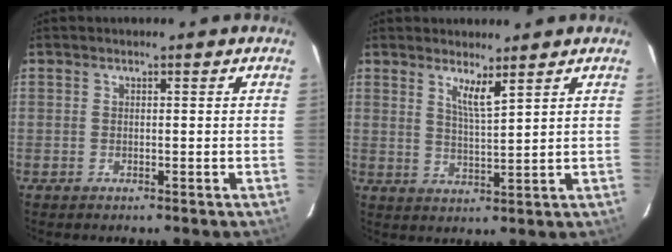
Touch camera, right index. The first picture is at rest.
{"total": 4.2, "force": [3.0, 0.1, 3.0], "torque": [-0.056, -0.008, 0.053]}